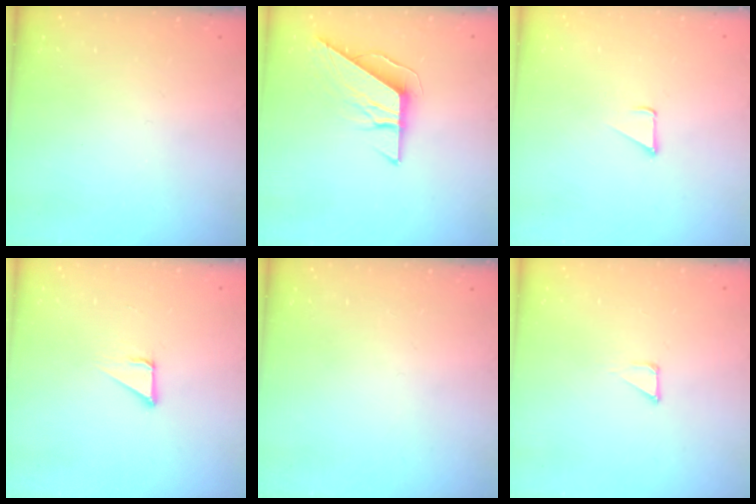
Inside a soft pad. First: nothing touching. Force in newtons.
{"total": 8.3, "press": 8.3, "slide": 0.7}
{"total": 2.3, "press": 2.3, "slide": 0.2}
{"total": 2.1, "press": 2.1, "slide": 0.1}
{"total": 0.0}
{"total": 1.3, "press": 1.3, "slide": 0.0}